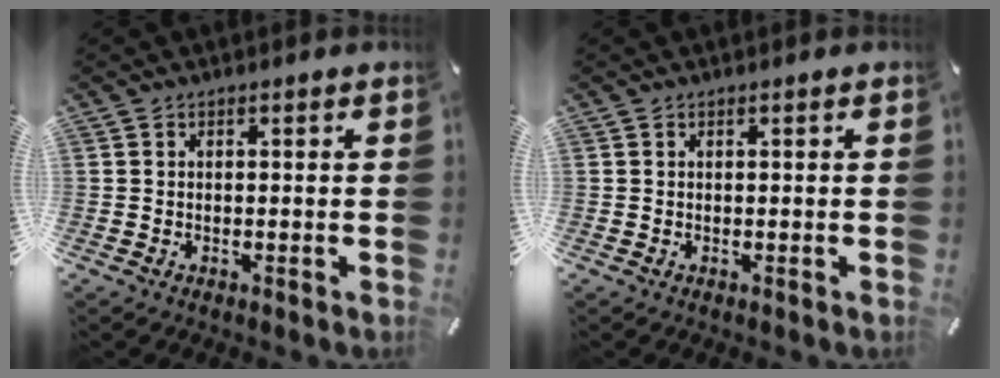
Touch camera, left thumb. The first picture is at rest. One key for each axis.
{"total": 0.0}